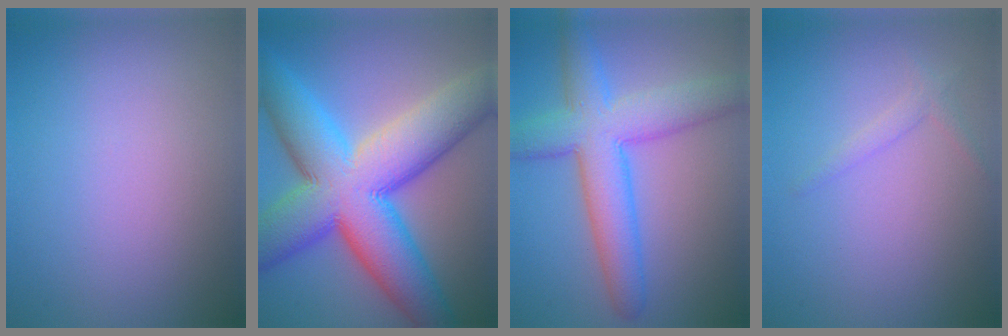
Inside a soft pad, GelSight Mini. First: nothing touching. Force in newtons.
{"total": 14.9, "press": 14.9, "slide": 0.2}
{"total": 7.6, "press": 7.6, "slide": 0.3}
{"total": 1.1, "press": 1.1, "slide": 0.1}